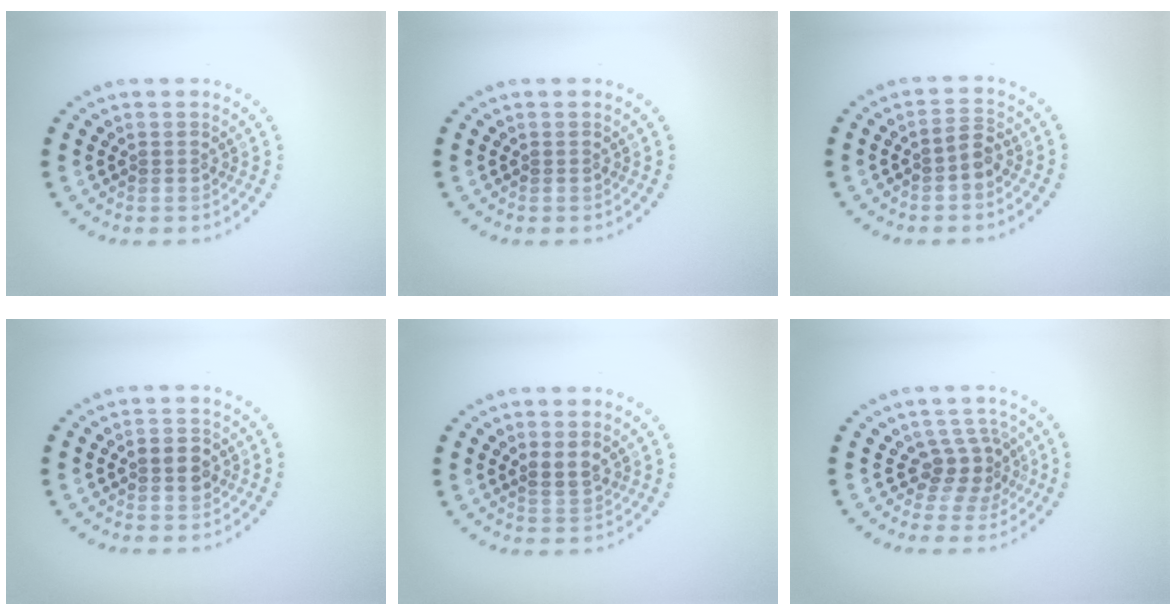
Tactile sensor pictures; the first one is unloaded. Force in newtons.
{"total": 0.0}
{"total": 1.7, "press": 1.5, "slide": 0.8}
{"total": 2.0, "press": 2.0, "slide": 0.2}
{"total": 1.6, "press": 1.5, "slide": 0.6}
{"total": 2.6, "press": 1.8, "slide": 1.9}